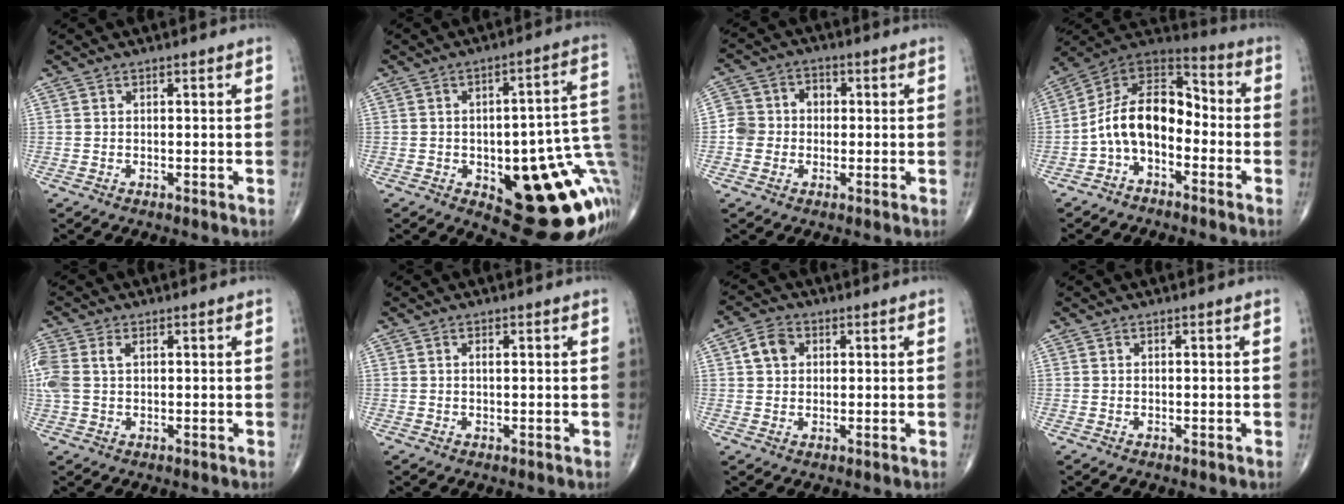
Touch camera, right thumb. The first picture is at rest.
{"total": 24.4, "force": [-5.4, 9.6, 21.7], "torque": [-0.205, 0.028, -0.046]}
{"total": 6.4, "force": [-0.6, 5.9, 2.4], "torque": [-0.026, 0.027, -0.020]}
{"total": 13.0, "force": [-3.3, 7.9, 9.8], "torque": [-0.151, 0.073, -0.073]}
{"total": 6.8, "force": [1.5, 4.3, 5.0], "torque": [-0.152, 0.021, 0.036]}
{"total": 0.9, "force": [0.3, 0.3, 0.8], "torque": [-0.013, 0.003, 0.003]}
{"total": 4.6, "force": [1.2, 3.6, 2.5], "torque": [-0.035, 0.005, 0.018]}
{"total": 0.0}